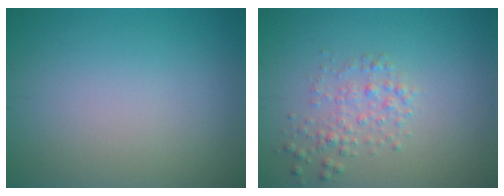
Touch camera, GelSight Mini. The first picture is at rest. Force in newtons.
{"total": 2.1, "press": 2.1, "slide": 0.1}